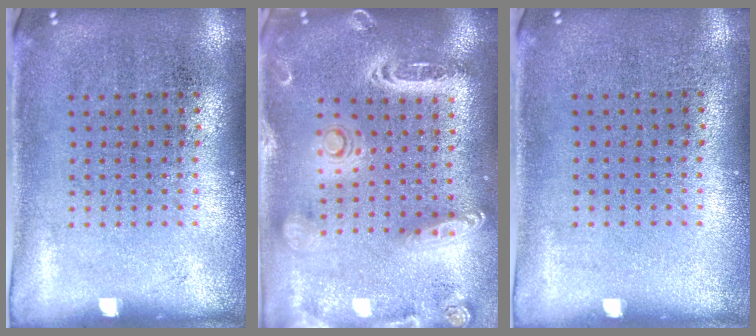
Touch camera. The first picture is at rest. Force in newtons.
{"total": 2.7, "press": 2.3, "slide": 1.4}
{"total": 0.0}